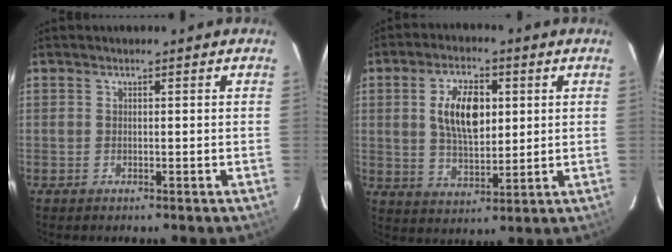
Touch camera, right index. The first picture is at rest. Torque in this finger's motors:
{"motor_torque": [0.43, -0.02, 0.27, 0.11]}